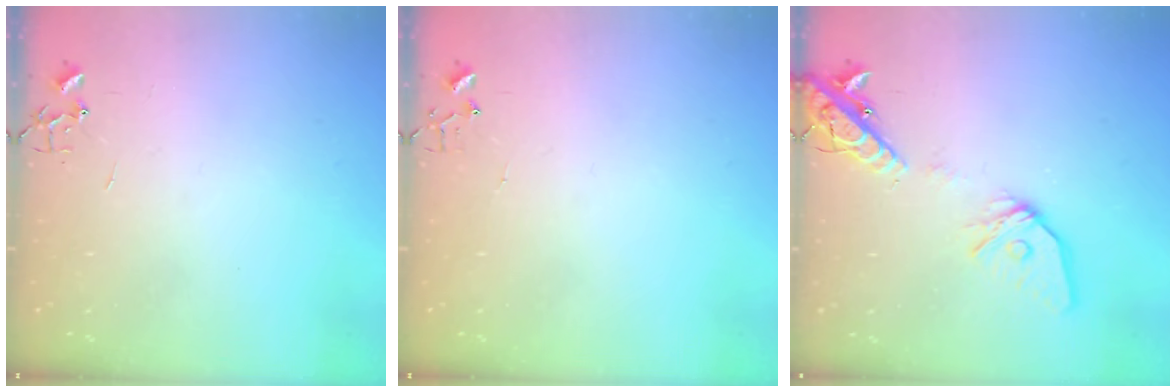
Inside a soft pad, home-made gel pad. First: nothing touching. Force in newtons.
{"total": 3.6, "press": 3.6, "slide": 0.4}
{"total": 15.2, "press": 14.9, "slide": 3.0}